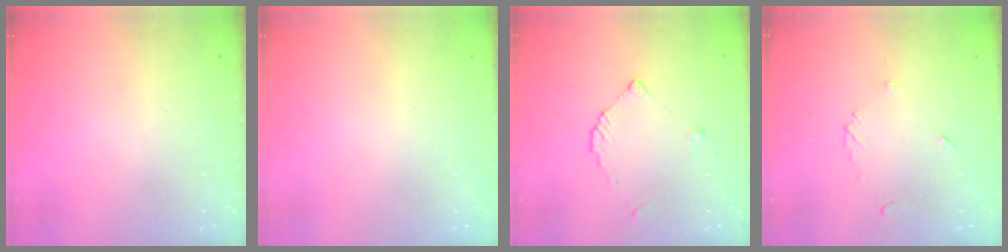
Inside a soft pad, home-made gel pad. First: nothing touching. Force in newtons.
{"total": 2.0, "press": 2.0, "slide": 0.1}
{"total": 3.0, "press": 3.0, "slide": 0.3}
{"total": 3.3, "press": 3.3, "slide": 0.4}